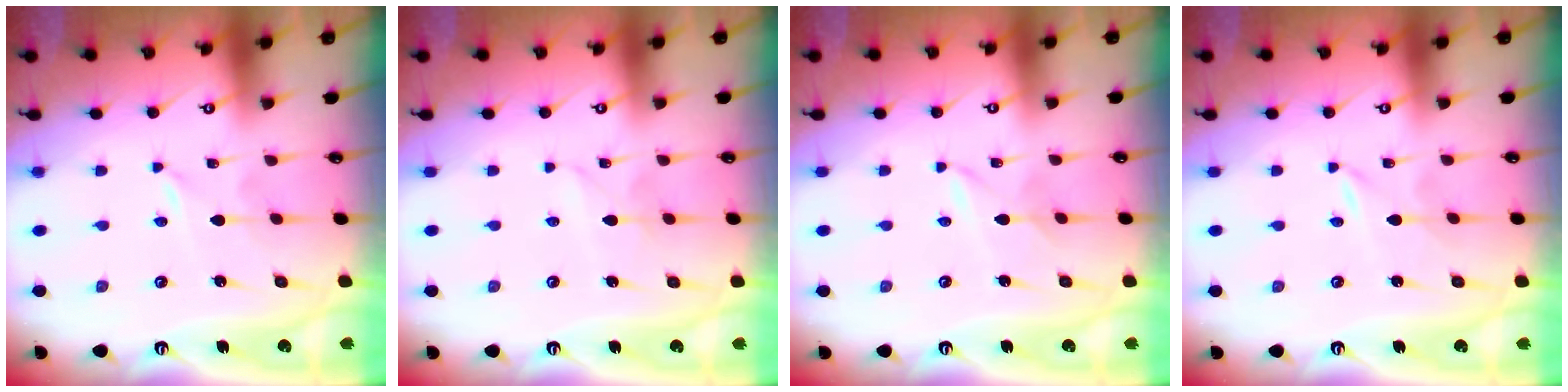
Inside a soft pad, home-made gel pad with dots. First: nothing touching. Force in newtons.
{"total": 1.6, "press": 1.6, "slide": 0.1}
{"total": 1.4, "press": 1.4, "slide": 0.2}
{"total": 0.0}